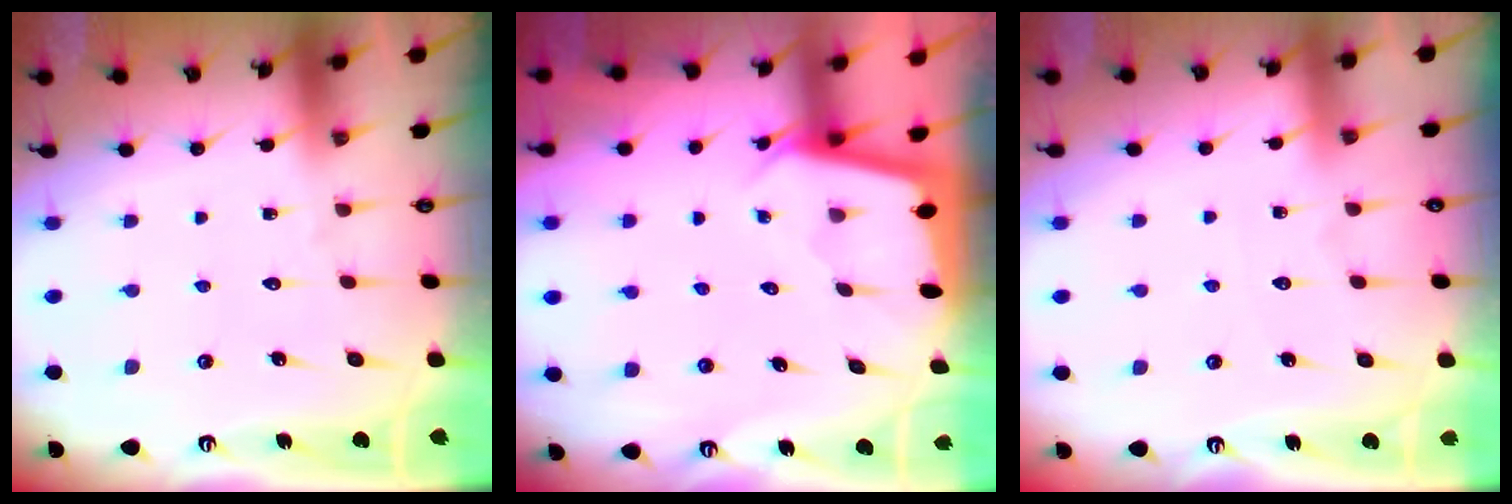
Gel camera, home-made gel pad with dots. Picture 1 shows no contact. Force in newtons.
{"total": 1.9, "press": 1.9, "slide": 0.1}
{"total": 2.4, "press": 2.4, "slide": 0.4}